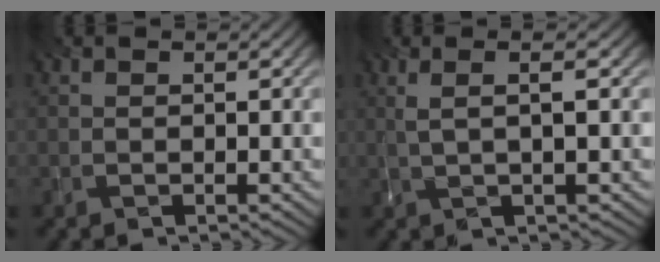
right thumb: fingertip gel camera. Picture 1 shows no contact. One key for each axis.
{"total": 3.1, "fx": 0.6, "fy": 0.2, "fz": 3.0, "tx": -0.047, "ty": 0.008, "tz": 0.010}